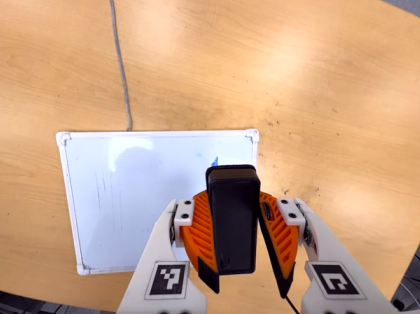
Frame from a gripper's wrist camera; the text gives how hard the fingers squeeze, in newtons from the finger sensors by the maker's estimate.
{"total": 8.5, "left": 8.9, "right": 8.2}